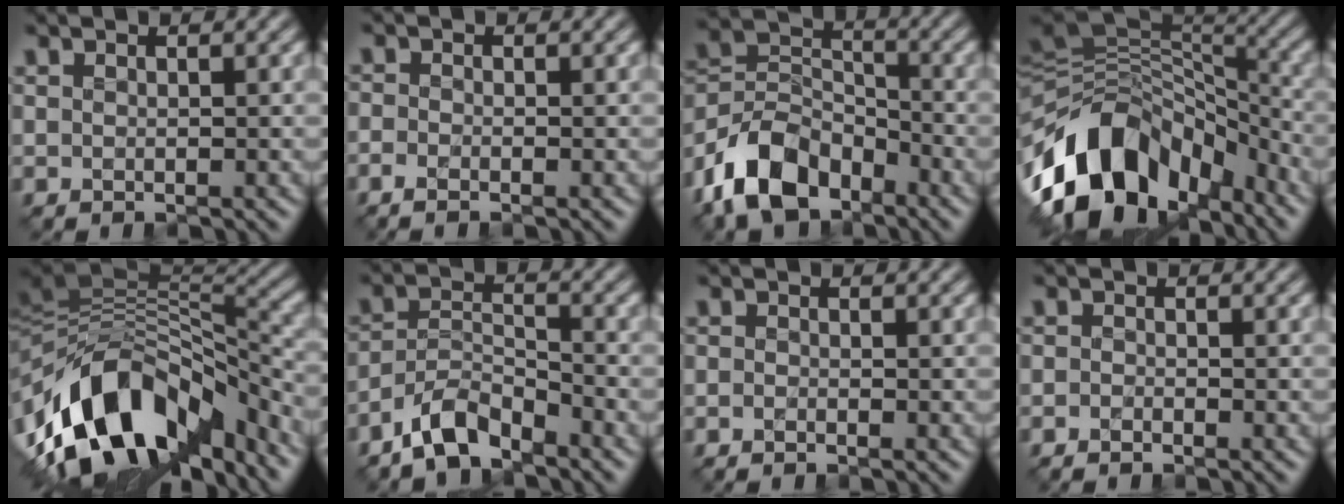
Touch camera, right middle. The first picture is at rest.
{"total": 1.5, "force": [-1.5, -0.3, 0.1], "torque": [-0.006, -0.005, -0.013]}
{"total": 8.2, "force": [-6.5, 4.0, 3.0], "torque": [-0.075, 0.007, -0.123]}
{"total": 13.4, "force": [-8.0, 8.2, 6.9], "torque": [-0.161, 0.017, -0.131]}
{"total": 13.9, "force": [-7.7, 6.7, 9.5], "torque": [-0.195, 0.020, -0.119]}
{"total": 4.6, "force": [-4.5, 0.6, 1.0], "torque": [-0.029, 0.010, -0.074]}
{"total": 1.4, "force": [-1.2, -0.6, -0.5], "torque": [0.001, 0.000, -0.007]}
{"total": 1.7, "force": [-1.4, -0.7, -0.7], "torque": [0.000, 0.004, -0.009]}